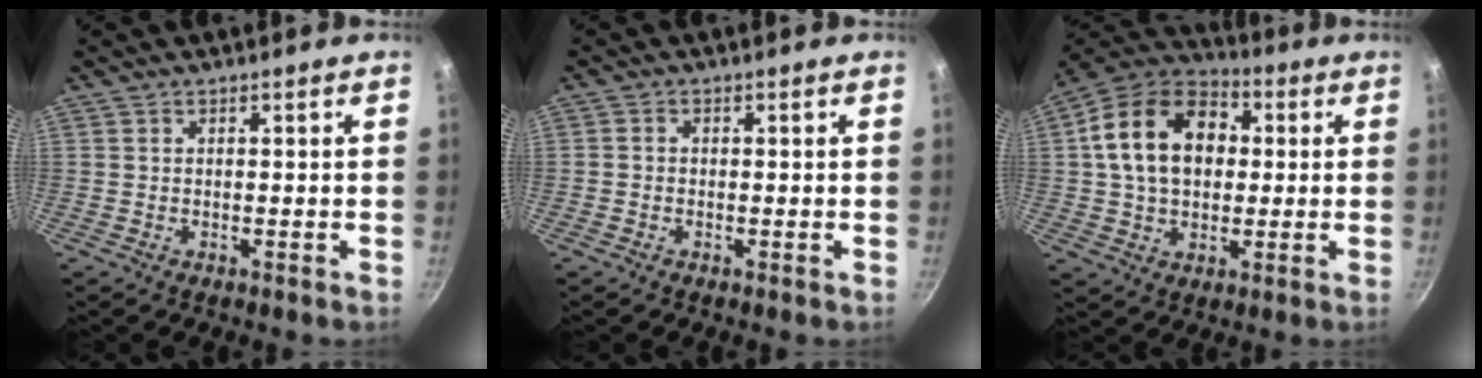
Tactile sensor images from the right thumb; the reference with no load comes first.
{"total": 0.8, "force": [-0.3, 0.7, 0.4], "torque": [-0.007, 0.003, -0.007]}
{"total": 18.1, "force": [2.7, 12.9, 12.3], "torque": [-0.187, 0.028, 0.032]}